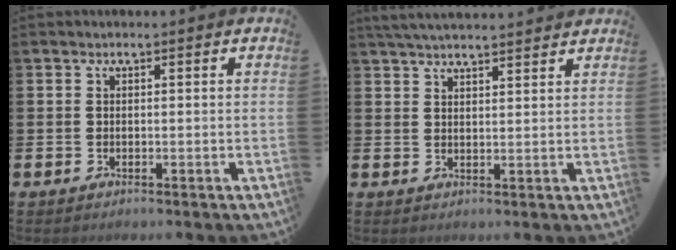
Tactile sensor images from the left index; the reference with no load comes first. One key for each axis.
{"total": 3.8, "fx": 3.7, "fy": 0.2, "fz": 0.8, "tx": -0.025, "ty": -0.010, "tz": 0.069}